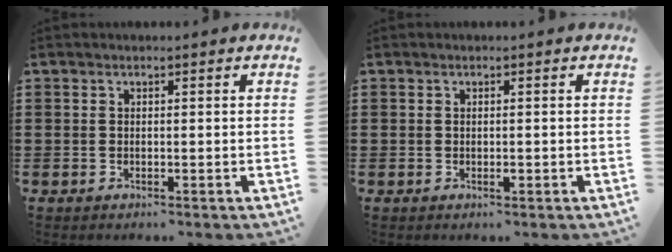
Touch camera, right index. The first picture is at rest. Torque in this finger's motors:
{"motor_torque": [0.22, 0.45, 0.01, 0.01]}